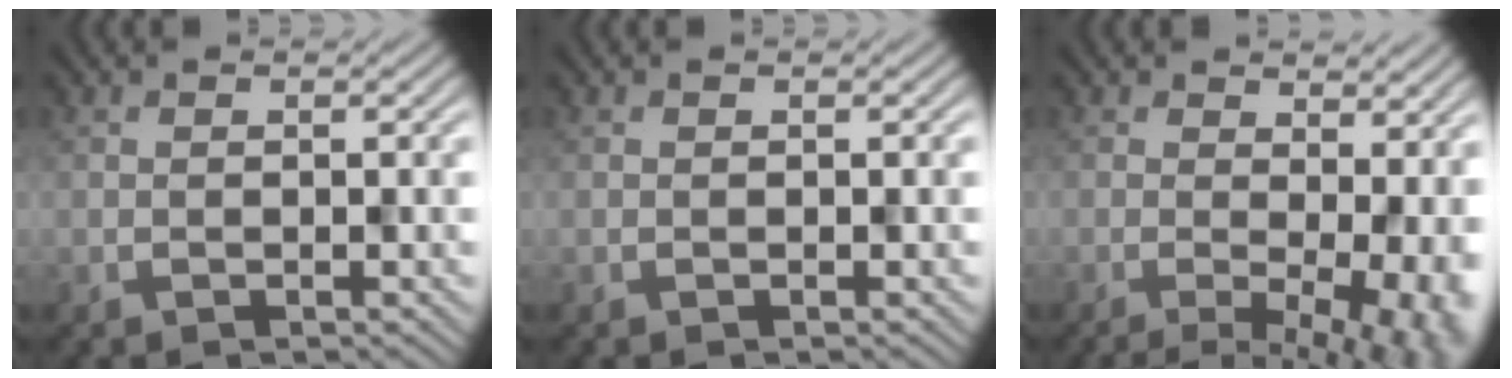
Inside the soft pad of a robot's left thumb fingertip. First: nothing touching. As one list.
[{"total": 0.0}, {"total": 8.6, "force": [-0.5, 2.9, 8.0], "torque": [-0.079, 0.001, 0.010]}]